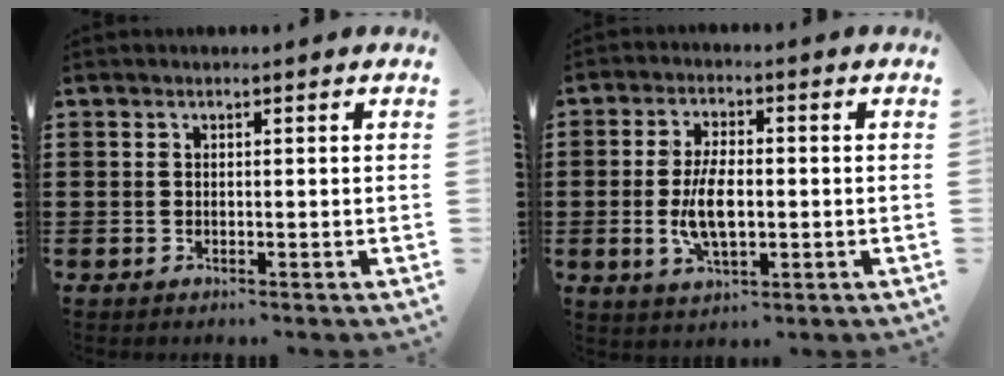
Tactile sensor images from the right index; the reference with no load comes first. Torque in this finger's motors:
{"motor_torque": [1.82, 0.32, 0.85, 0.21]}